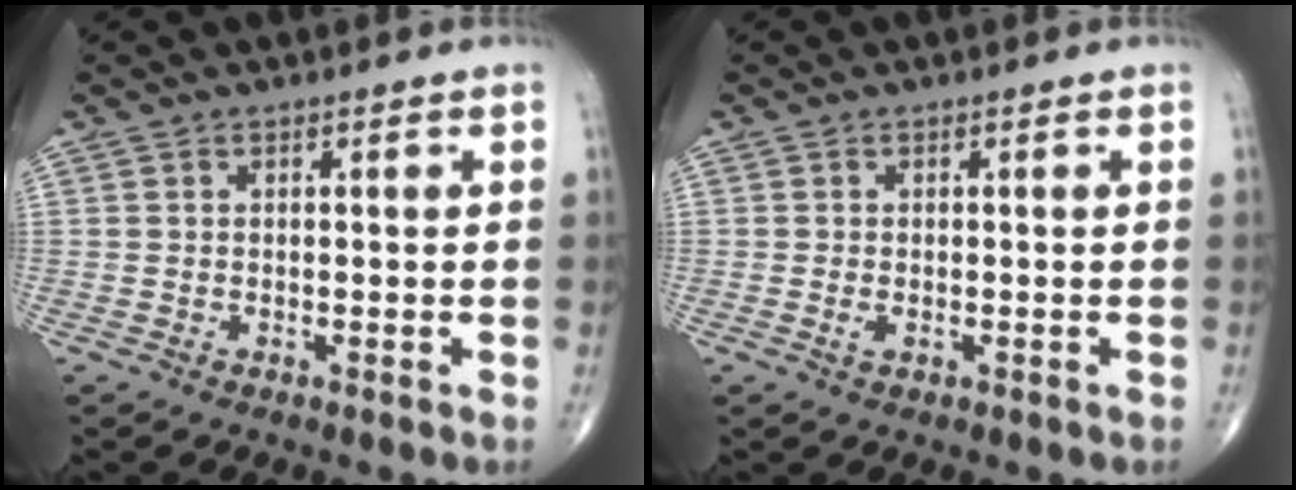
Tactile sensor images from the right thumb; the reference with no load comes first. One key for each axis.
{"total": 1.2, "fx": -0.3, "fy": 0.7, "fz": 0.9, "tx": -0.021, "ty": -0.001, "tz": -0.005}